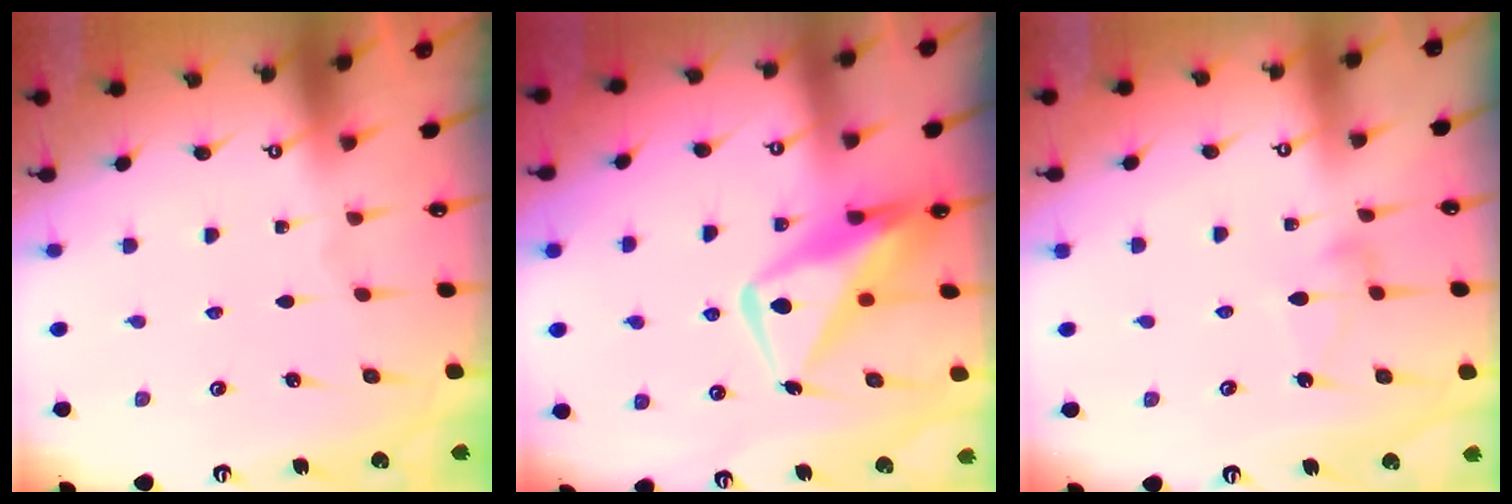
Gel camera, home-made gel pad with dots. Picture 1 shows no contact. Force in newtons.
{"total": 14.0, "press": 13.9, "slide": 1.4}
{"total": 3.7, "press": 3.7, "slide": 0.1}